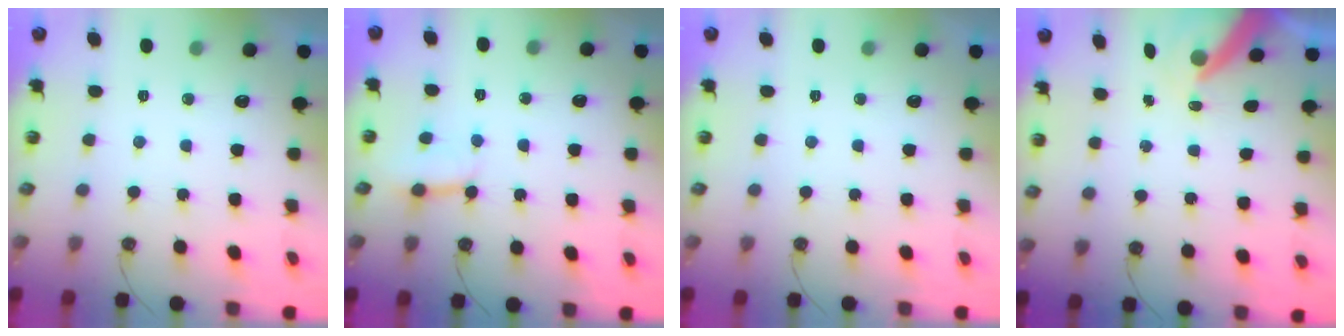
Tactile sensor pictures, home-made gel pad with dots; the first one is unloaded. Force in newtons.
{"total": 3.1, "press": 3.1, "slide": 0.5}
{"total": 0.0}
{"total": 8.7, "press": 8.7, "slide": 0.6}